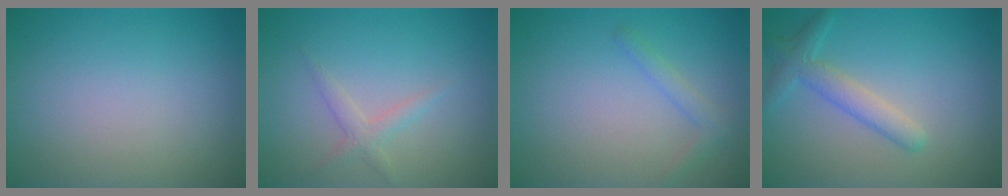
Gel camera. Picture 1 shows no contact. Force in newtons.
{"total": 1.5, "press": 1.5, "slide": 0.0}
{"total": 1.4, "press": 1.4, "slide": 0.1}
{"total": 2.8, "press": 2.8, "slide": 0.1}